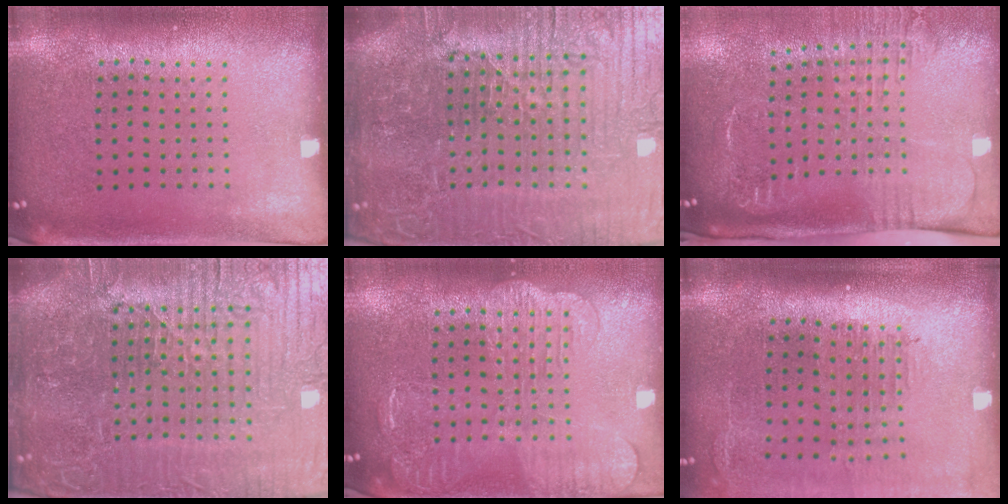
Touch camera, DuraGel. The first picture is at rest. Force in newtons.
{"total": 7.8, "press": 6.9, "slide": 3.6}
{"total": 2.7, "press": 2.1, "slide": 1.7}
{"total": 8.0, "press": 7.1, "slide": 3.6}
{"total": 2.3, "press": 2.2, "slide": 0.4}
{"total": 2.3, "press": 1.8, "slide": 1.3}